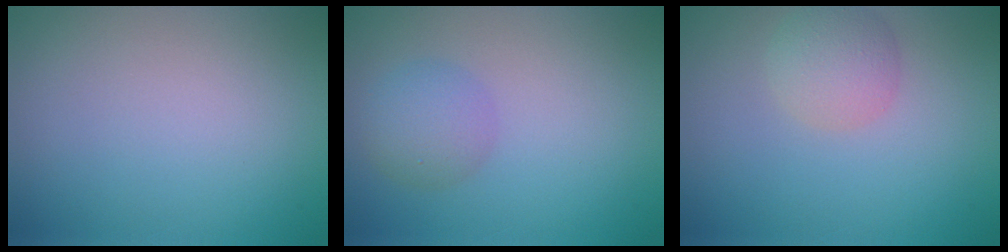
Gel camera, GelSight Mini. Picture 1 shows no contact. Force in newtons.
{"total": 2.6, "press": 2.6, "slide": 0.0}
{"total": 2.8, "press": 2.8, "slide": 0.2}